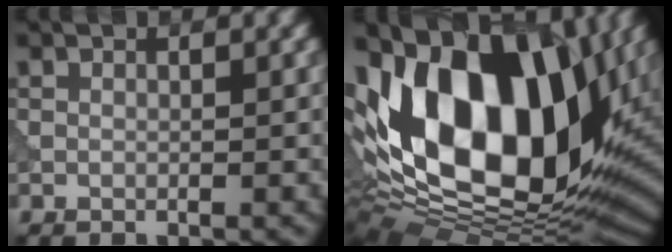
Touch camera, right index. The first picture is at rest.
{"total": 17.6, "force": [4.1, 10.8, 13.3], "torque": [-0.233, 0.014, 0.058]}